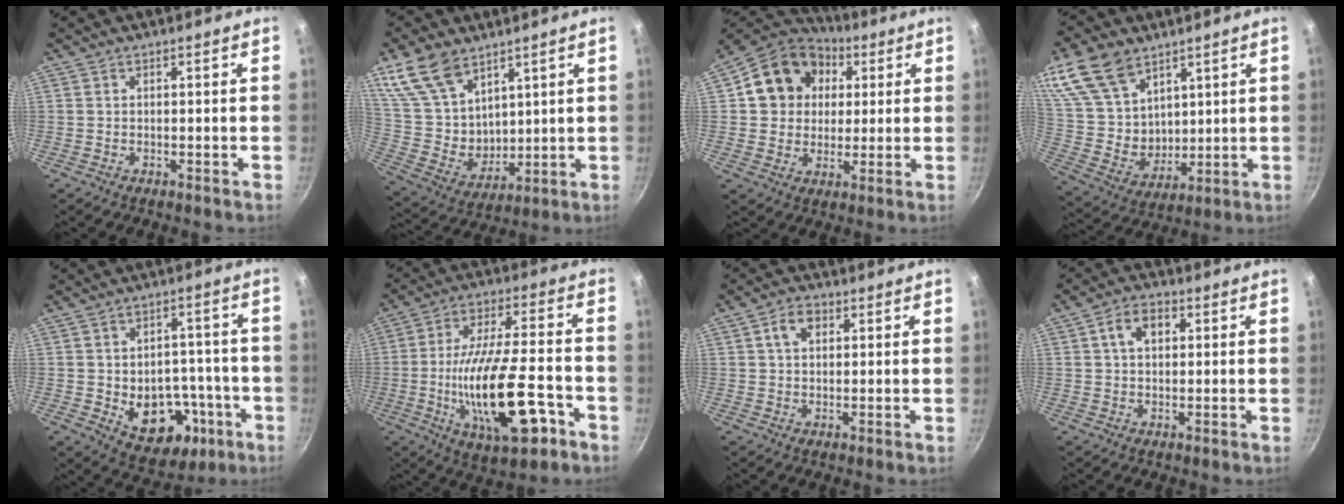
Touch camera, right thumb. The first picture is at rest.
{"total": 15.3, "force": [9.3, 9.5, 7.4], "torque": [-0.113, -0.052, 0.198]}
{"total": 15.1, "force": [3.9, 12.9, 6.7], "torque": [-0.096, 0.017, 0.056]}
{"total": 18.2, "force": [10.3, 12.0, 8.9], "torque": [-0.150, -0.044, 0.213]}
{"total": 14.3, "force": [-4.3, 10.3, 9.0], "torque": [-0.084, 0.025, -0.043]}
{"total": 20.6, "force": [-6.9, 7.5, 17.9], "torque": [-0.299, 0.024, -0.107]}
{"total": 4.5, "force": [1.5, 3.2, 2.9], "torque": [-0.036, 0.004, 0.020]}
{"total": 6.1, "force": [1.6, 4.1, 4.2], "torque": [-0.050, 0.011, 0.021]}